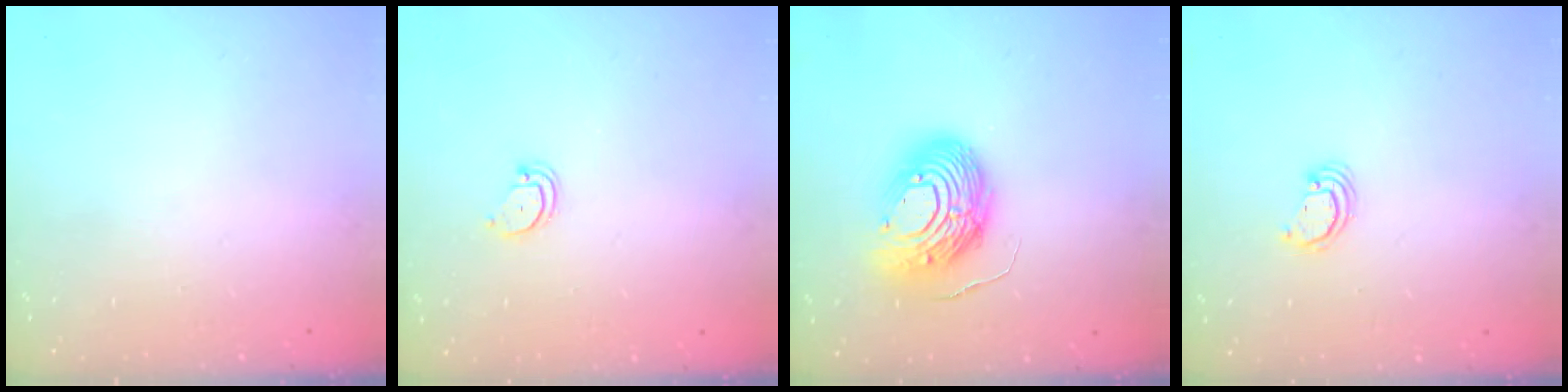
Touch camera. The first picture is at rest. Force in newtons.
{"total": 3.0, "press": 3.0, "slide": 0.3}
{"total": 14.7, "press": 14.6, "slide": 1.4}
{"total": 2.6, "press": 2.6, "slide": 0.2}